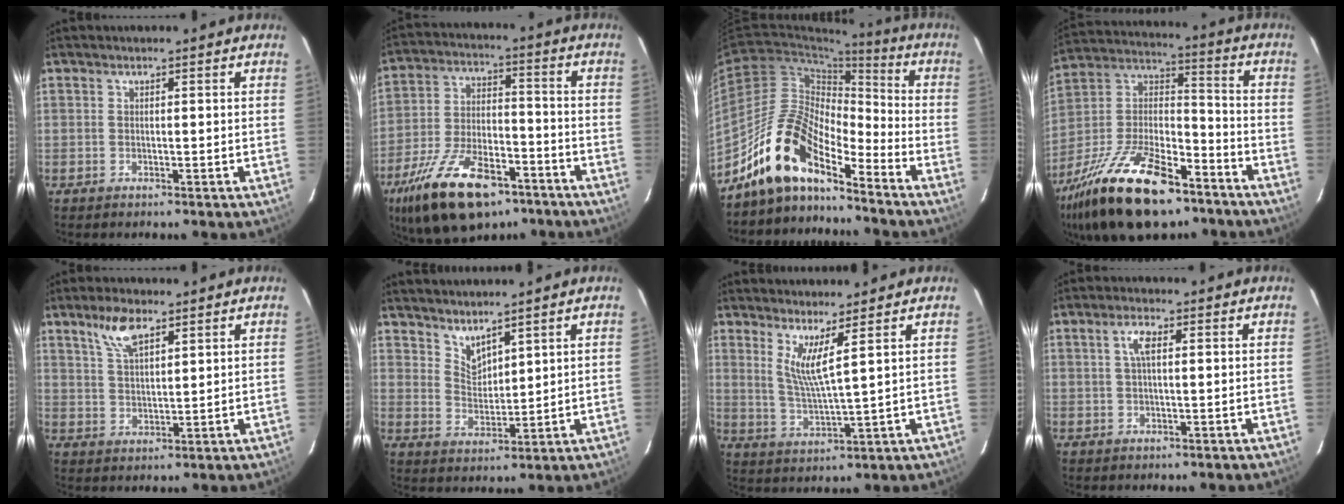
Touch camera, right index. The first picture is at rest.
{"total": 20.4, "force": [-13.1, 9.3, 12.6], "torque": [-0.250, -0.014, -0.213]}
{"total": 14.1, "force": [-11.6, 4.4, 6.8], "torque": [-0.124, 0.011, -0.233]}
{"total": 27.6, "force": [-17.6, 11.7, 17.8], "torque": [-0.360, -0.011, -0.292]}
{"total": 6.4, "force": [4.2, 2.4, 4.2], "torque": [-0.079, 0.008, 0.084]}
{"total": 4.9, "force": [4.3, 1.6, 1.8], "torque": [-0.026, -0.005, 0.085]}
{"total": 5.7, "force": [3.5, -0.5, 4.5], "torque": [-0.086, -0.014, 0.067]}
{"total": 3.0, "force": [0.8, 1.0, 2.7], "torque": [-0.056, 0.008, 0.015]}